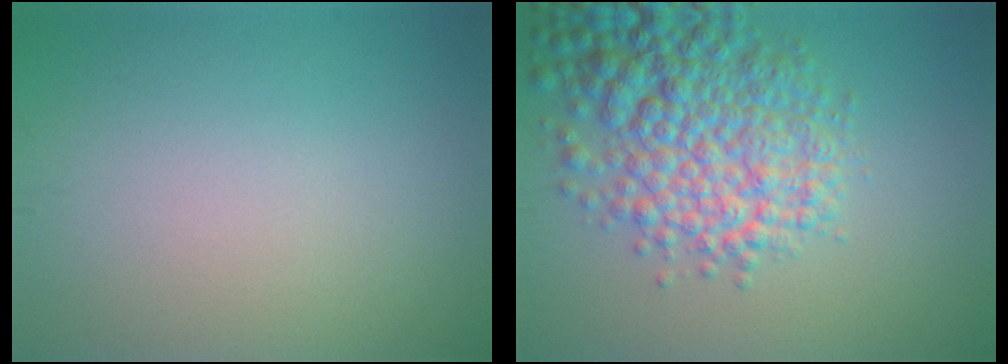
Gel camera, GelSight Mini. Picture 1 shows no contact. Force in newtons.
{"total": 8.1, "press": 8.1, "slide": 0.3}